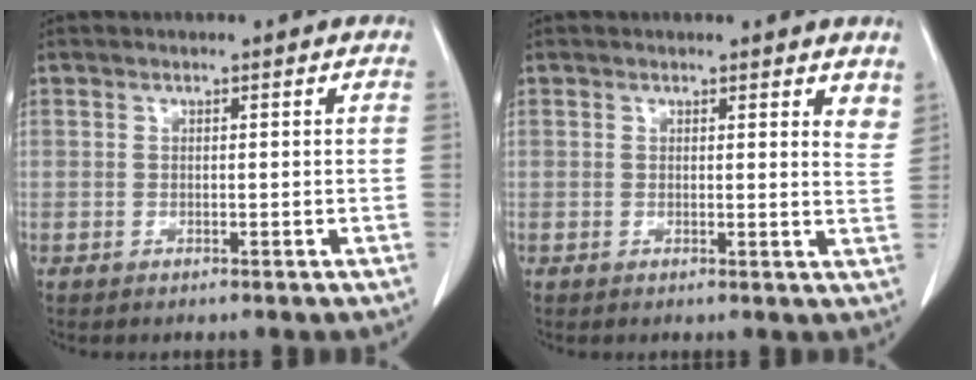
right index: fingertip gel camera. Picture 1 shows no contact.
{"total": 4.4, "force": [3.9, 1.1, 1.7], "torque": [-0.012, -0.018, 0.028]}